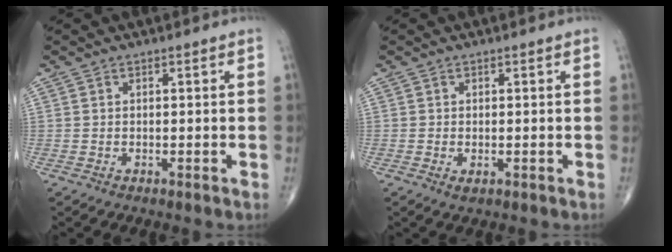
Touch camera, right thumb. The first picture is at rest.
{"total": 1.1, "force": [-0.2, 0.6, 0.9], "torque": [-0.016, -0.004, -0.002]}